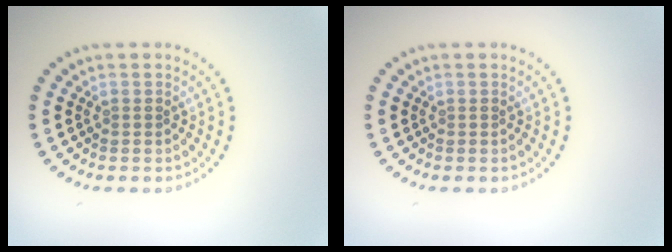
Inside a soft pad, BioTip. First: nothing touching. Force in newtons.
{"total": 0.0}